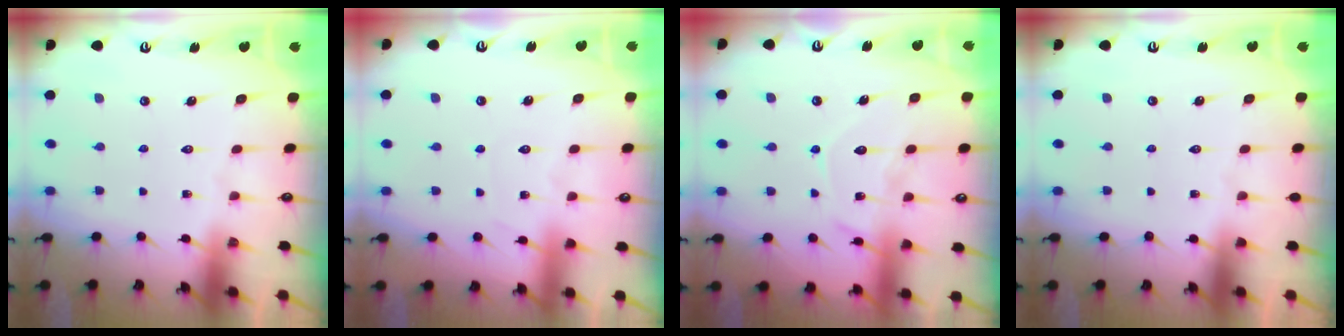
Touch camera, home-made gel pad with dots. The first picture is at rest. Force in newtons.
{"total": 3.6, "press": 3.6, "slide": 0.5}
{"total": 11.5, "press": 11.4, "slide": 1.0}
{"total": 0.0}